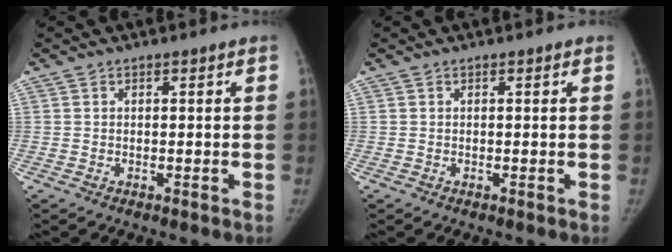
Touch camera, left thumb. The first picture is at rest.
{"total": 0.0}